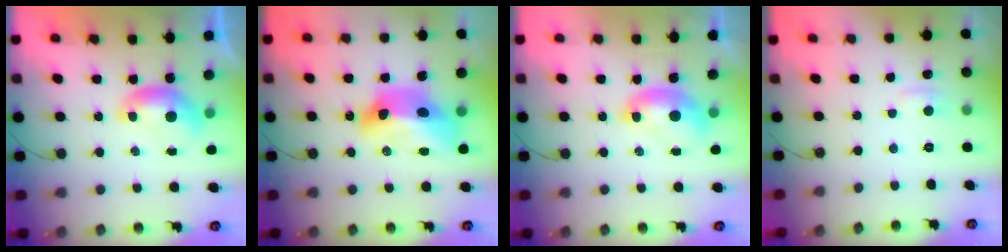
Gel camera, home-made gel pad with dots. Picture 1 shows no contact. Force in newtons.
{"total": 14.0, "press": 14.0, "slide": 1.2}
{"total": 2.0, "press": 1.9, "slide": 0.4}
{"total": 2.0, "press": 1.9, "slide": 0.6}